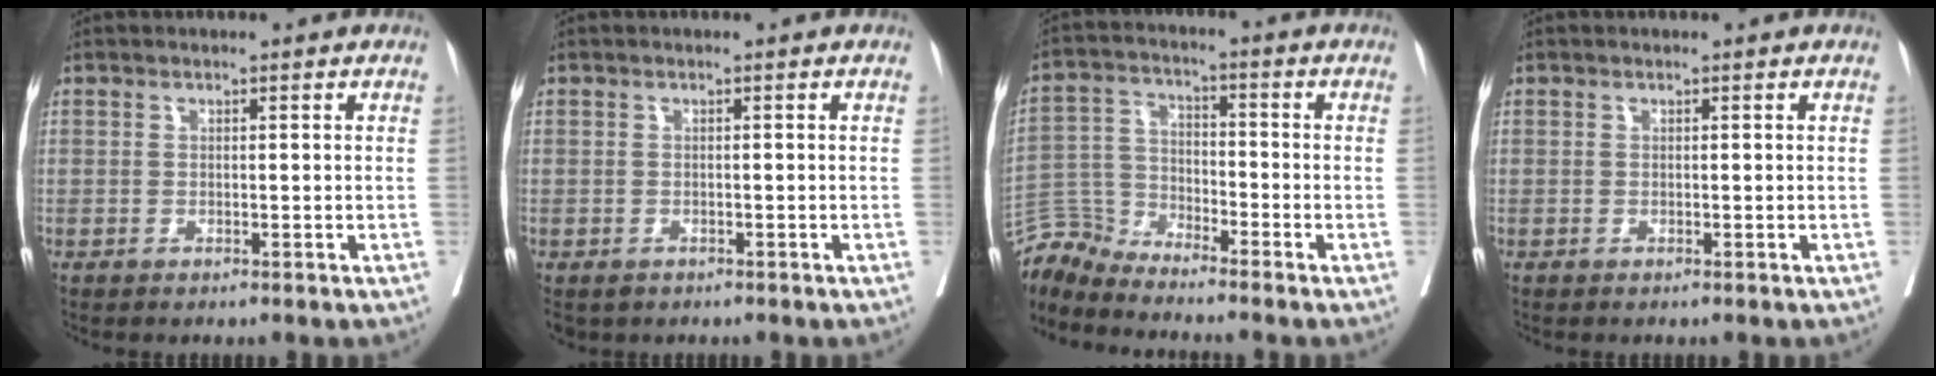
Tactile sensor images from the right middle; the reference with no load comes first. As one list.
[{"total": 2.2, "force": [-1.3, 1.6, 0.6], "torque": [-0.011, -0.002, -0.019]}, {"total": 5.9, "force": [-5.8, -0.4, -0.9], "torque": [0.012, 0.006, -0.115]}, {"total": 0.0}]